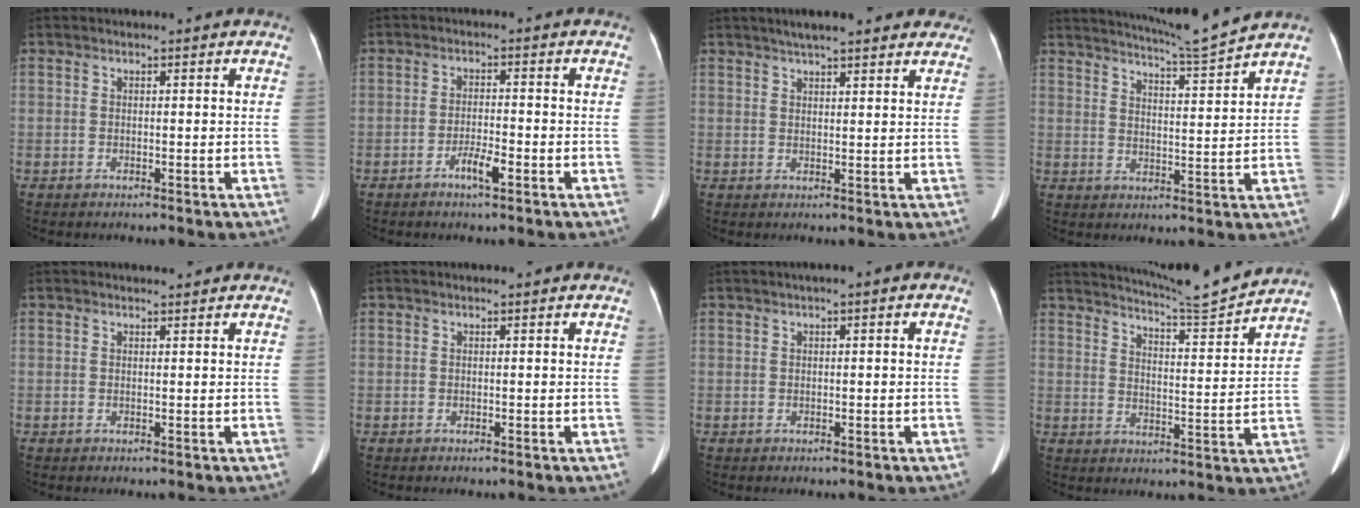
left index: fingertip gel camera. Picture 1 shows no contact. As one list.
[{"total": 3.2, "force": [-1.9, 0.4, 2.6], "torque": [-0.049, 0.000, -0.035]}, {"total": 12.4, "force": [10.4, 2.4, 6.3], "torque": [-0.076, 0.033, 0.129]}, {"total": 8.6, "force": [8.0, -2.4, 2.0], "torque": [-0.043, -0.027, 0.129]}, {"total": 0.7, "force": [0.7, 0.0, 0.0], "torque": [-0.008, 0.000, 0.010]}, {"total": 0.0}, {"total": 1.1, "force": [0.2, 0.2, 1.0], "torque": [-0.015, 0.007, 0.000]}, {"total": 10.8, "force": [10.4, -1.8, 2.2], "torque": [-0.045, -0.029, 0.157]}]